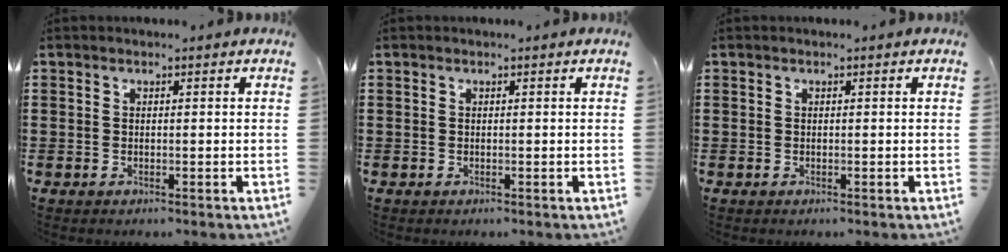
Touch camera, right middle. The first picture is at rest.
{"total": 0.0}
{"total": 0.0}